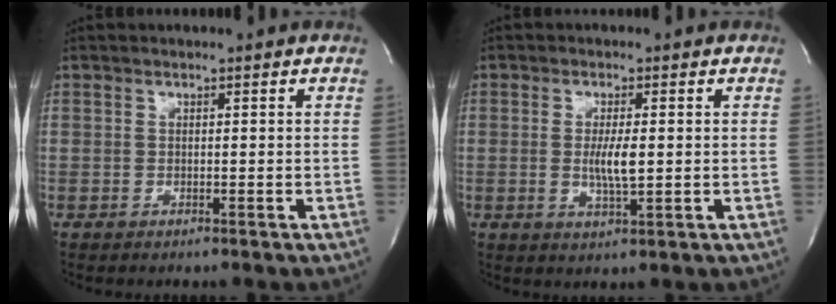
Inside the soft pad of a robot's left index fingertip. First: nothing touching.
{"total": 4.1, "force": [-0.1, 0.7, 4.1], "torque": [-0.079, -0.007, 0.000]}